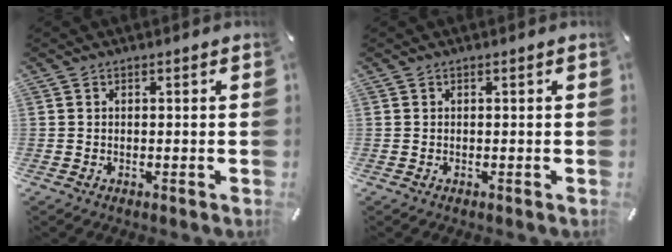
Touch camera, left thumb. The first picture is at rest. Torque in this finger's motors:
{"motor_torque": [0.00, 0.00, -0.01, 0.10, 0.00]}